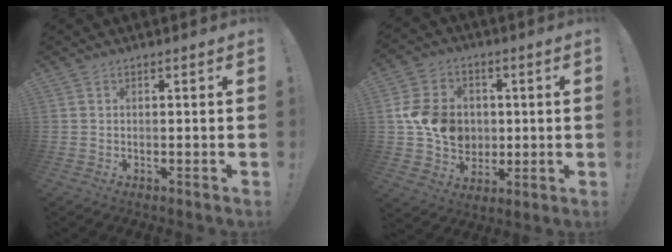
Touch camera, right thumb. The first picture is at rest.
{"total": 14.3, "force": [0.4, 12.2, 7.5], "torque": [-0.139, 0.000, 0.014]}